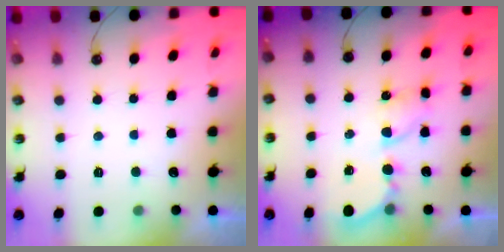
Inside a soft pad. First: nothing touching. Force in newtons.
{"total": 6.3, "press": 6.3, "slide": 0.6}